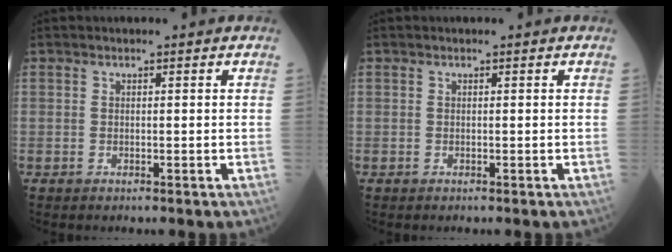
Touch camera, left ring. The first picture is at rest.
{"total": 0.0}